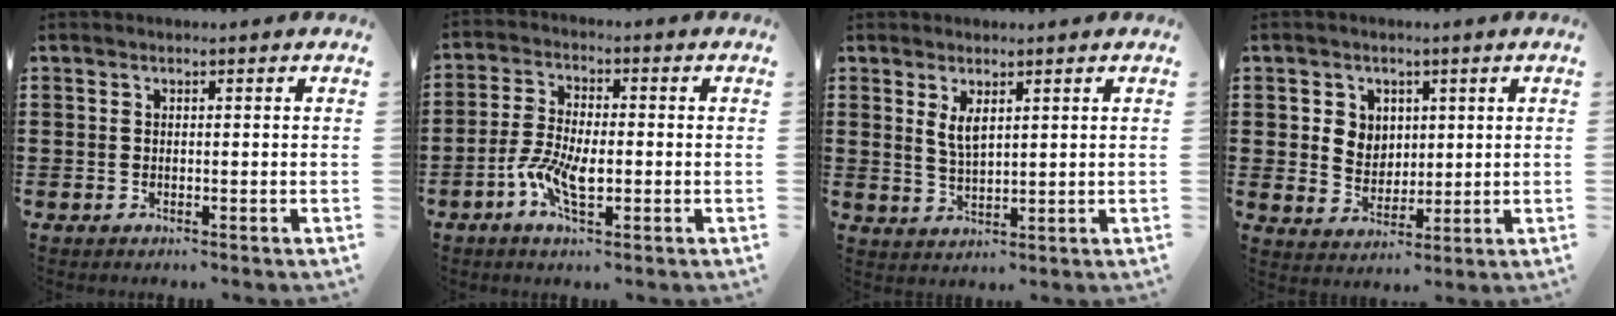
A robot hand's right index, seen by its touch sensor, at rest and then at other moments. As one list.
[{"total": 6.7, "force": [-2.1, 2.6, 5.8], "torque": [-0.123, -0.001, -0.042]}, {"total": 3.1, "force": [1.6, 1.2, 2.4], "torque": [-0.052, 0.003, 0.027]}, {"total": 4.4, "force": [1.5, 4.0, 1.0], "torque": [-0.030, 0.011, 0.026]}]